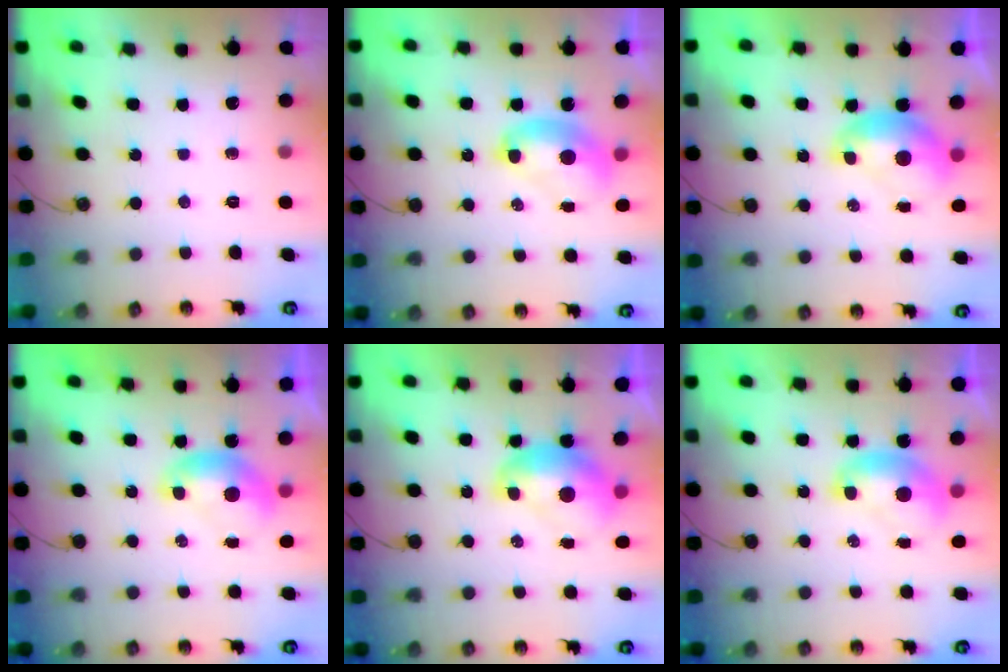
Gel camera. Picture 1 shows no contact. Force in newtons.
{"total": 2.7, "press": 2.7, "slide": 0.2}
{"total": 1.6, "press": 1.5, "slide": 0.2}
{"total": 0.0}
{"total": 2.8, "press": 2.8, "slide": 0.4}
{"total": 1.6, "press": 1.5, "slide": 0.1}